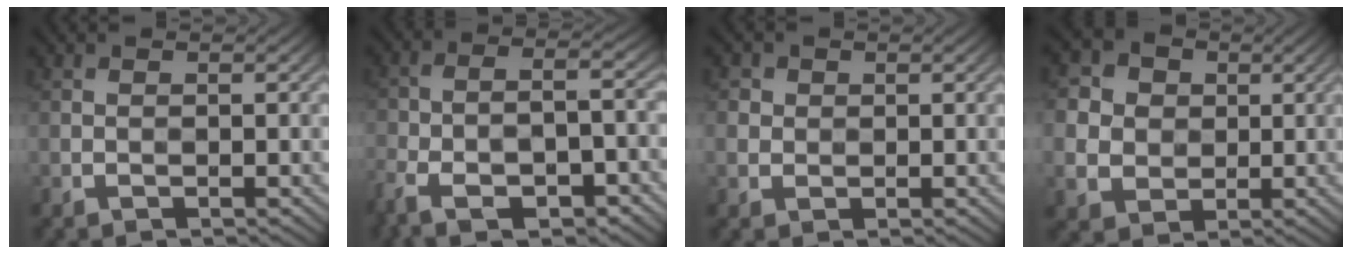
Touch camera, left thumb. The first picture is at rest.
{"total": 11.2, "force": [-7.0, 4.4, 7.6], "torque": [-0.153, -0.028, -0.115]}
{"total": 2.1, "force": [0.7, 1.9, 0.4], "torque": [-0.010, -0.001, 0.008]}
{"total": 6.7, "force": [1.2, 6.1, 2.4], "torque": [-0.087, 0.015, 0.012]}